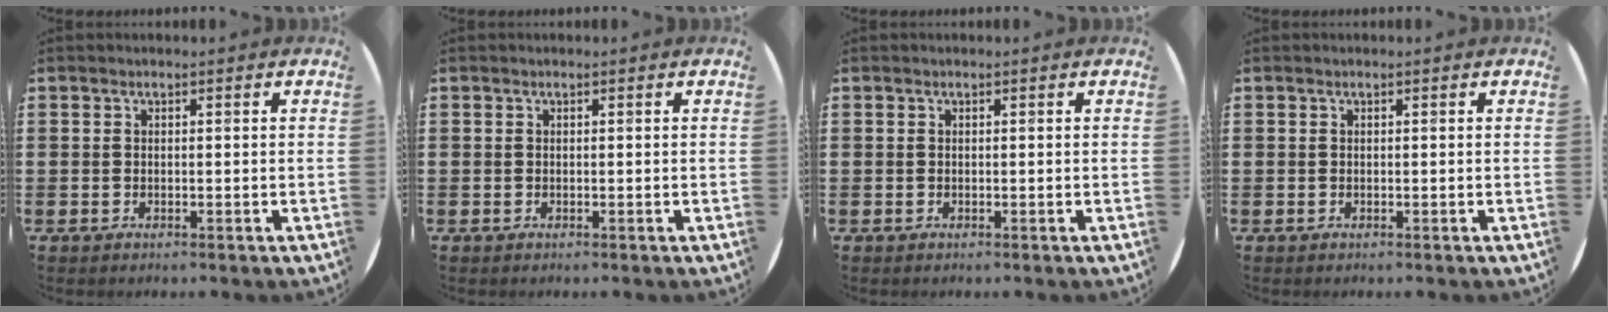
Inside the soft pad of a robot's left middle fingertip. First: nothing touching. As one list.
[{"total": 0.0}, {"total": 0.0}, {"total": 0.0}]